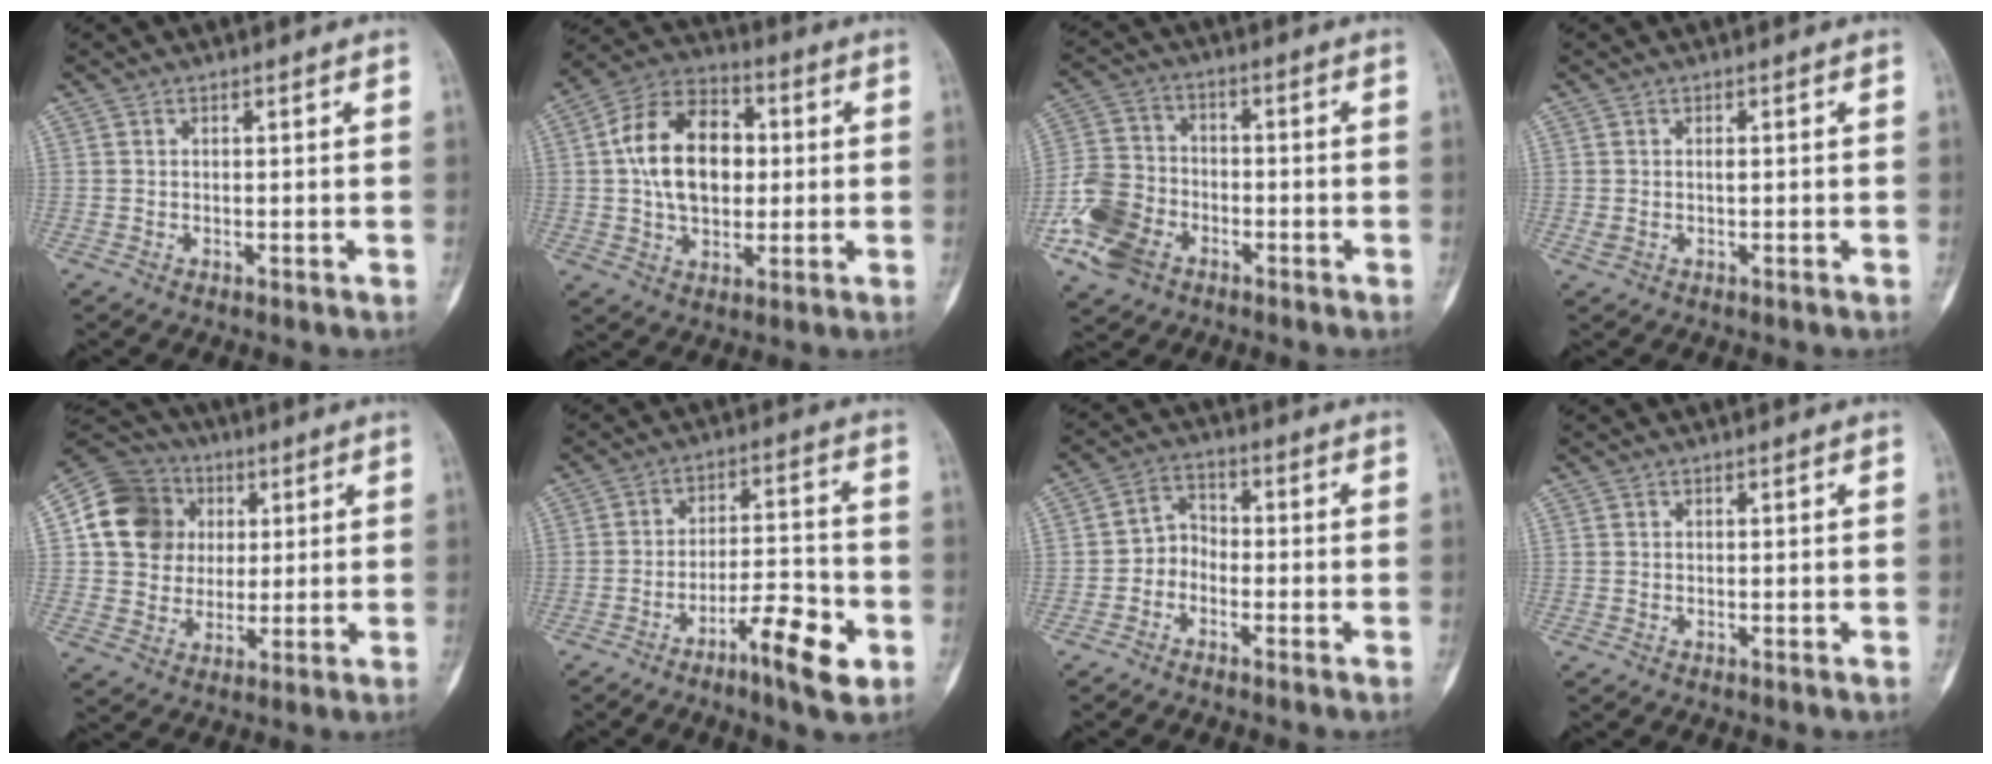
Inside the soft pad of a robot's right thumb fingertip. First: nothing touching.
{"total": 15.9, "force": [1.4, 10.7, 11.7], "torque": [-0.175, 0.021, 0.018]}
{"total": 11.5, "force": [-5.2, 8.4, 6.1], "torque": [-0.113, 0.022, -0.102]}
{"total": 1.7, "force": [-0.1, 0.9, 1.4], "torque": [-0.032, 0.005, 0.003]}
{"total": 14.5, "force": [3.1, 12.9, 5.7], "torque": [-0.080, 0.014, 0.054]}
{"total": 10.6, "force": [-5.3, 2.6, 8.8], "torque": [-0.141, 0.035, -0.084]}
{"total": 4.4, "force": [-2.2, 3.3, 1.8], "torque": [-0.016, 0.026, -0.052]}
{"total": 0.0}